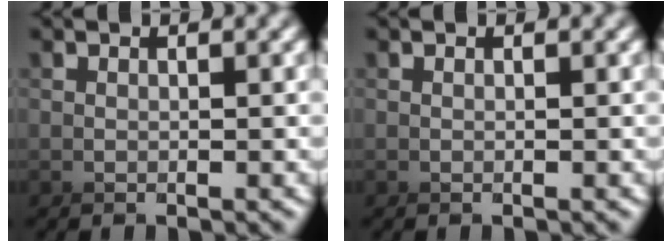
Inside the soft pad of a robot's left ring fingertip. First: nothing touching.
{"total": 0.0}